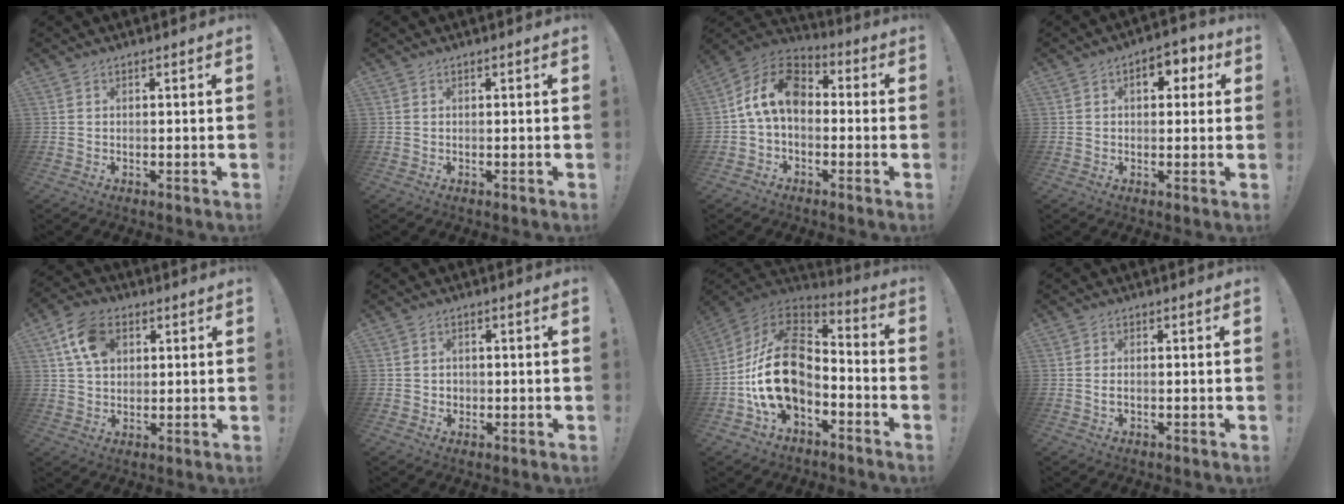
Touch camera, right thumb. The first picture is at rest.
{"total": 0.0}
{"total": 12.7, "force": [0.7, 8.4, 9.5], "torque": [-0.180, 0.022, 0.015]}
{"total": 6.3, "force": [1.9, 3.8, 4.6], "torque": [-0.045, -0.004, 0.026]}
{"total": 11.1, "force": [4.0, 8.0, 6.5], "torque": [-0.106, 0.006, 0.078]}
{"total": 1.8, "force": [0.1, 1.7, 0.5], "torque": [-0.003, -0.003, 0.001]}
{"total": 20.7, "force": [-3.5, 13.7, 15.1], "torque": [-0.275, 0.030, -0.052]}
{"total": 0.9, "force": [-0.1, 0.3, 0.9], "torque": [-0.010, -0.002, -0.003]}